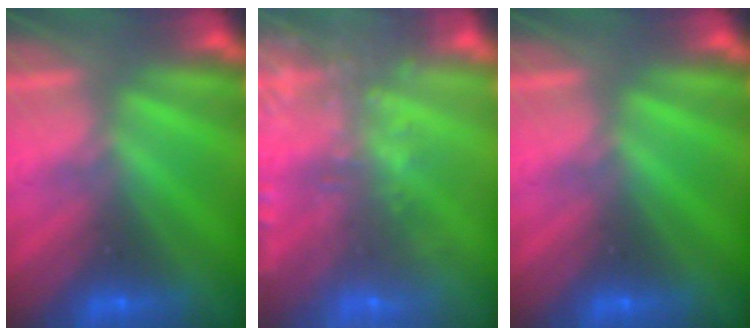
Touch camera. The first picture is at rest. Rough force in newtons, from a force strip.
{"total": 6.4}
{"total": 0.0}